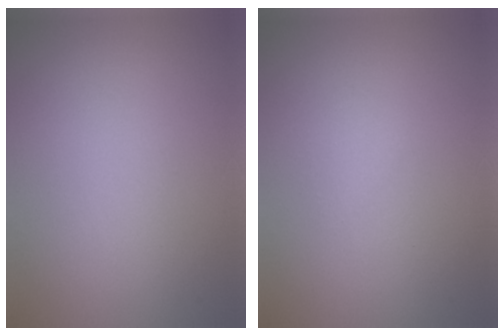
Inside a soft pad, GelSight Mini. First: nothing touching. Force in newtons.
{"total": 0.6, "press": 0.6, "slide": 0.1}